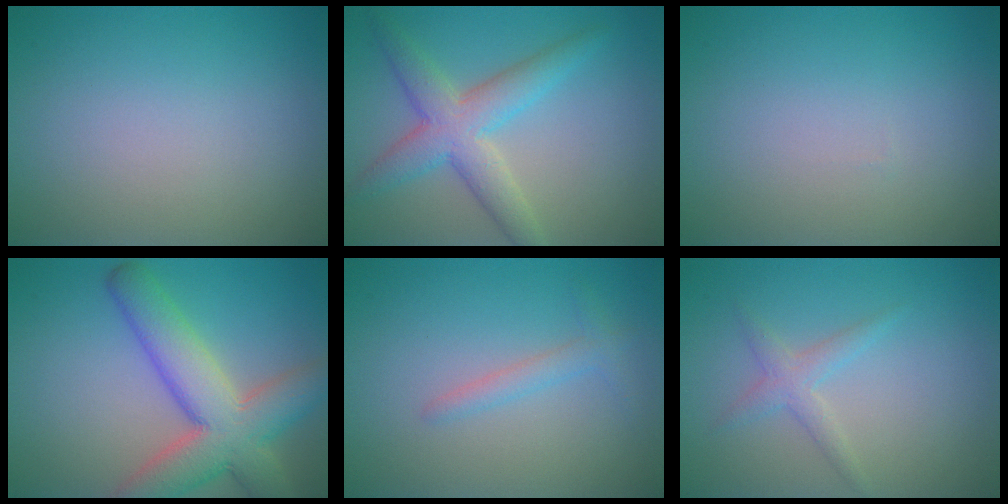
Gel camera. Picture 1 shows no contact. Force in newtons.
{"total": 5.2, "press": 5.2, "slide": 0.2}
{"total": 0.0}
{"total": 8.5, "press": 8.5, "slide": 0.5}
{"total": 1.4, "press": 1.4, "slide": 0.1}
{"total": 1.9, "press": 1.9, "slide": 0.0}